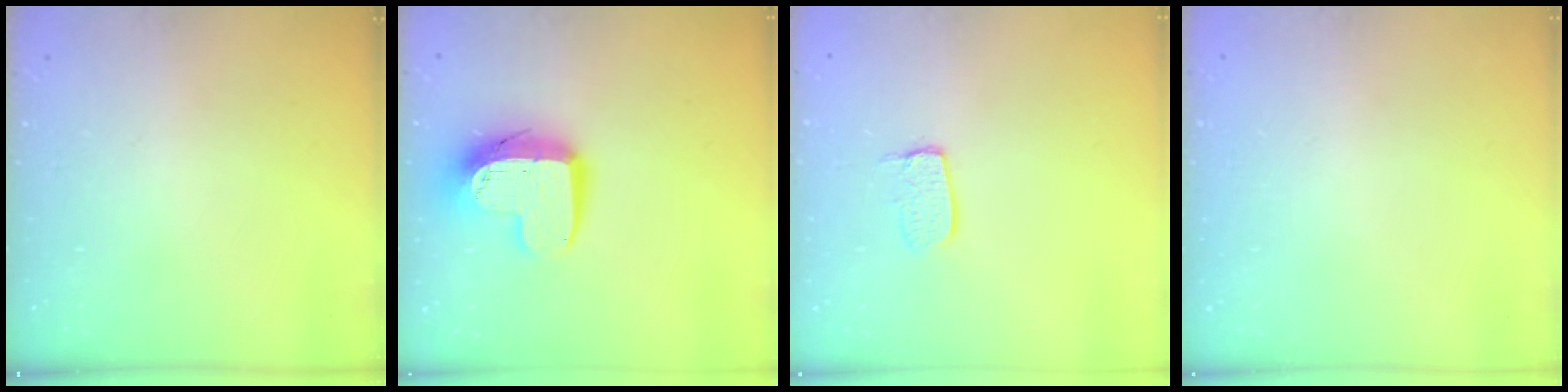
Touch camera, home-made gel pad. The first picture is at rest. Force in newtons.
{"total": 12.4, "press": 12.4, "slide": 1.0}
{"total": 7.0, "press": 7.0, "slide": 0.5}
{"total": 0.0}